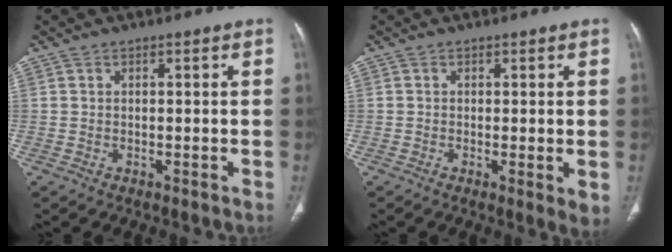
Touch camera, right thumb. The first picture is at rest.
{"total": 3.3, "force": [-0.3, 0.8, 3.2], "torque": [-0.051, -0.013, -0.010]}